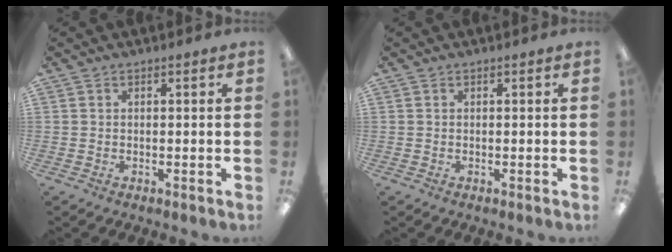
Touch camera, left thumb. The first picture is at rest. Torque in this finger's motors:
{"motor_torque": [-0.01, -0.01, 0.04, -0.03, 0.00]}